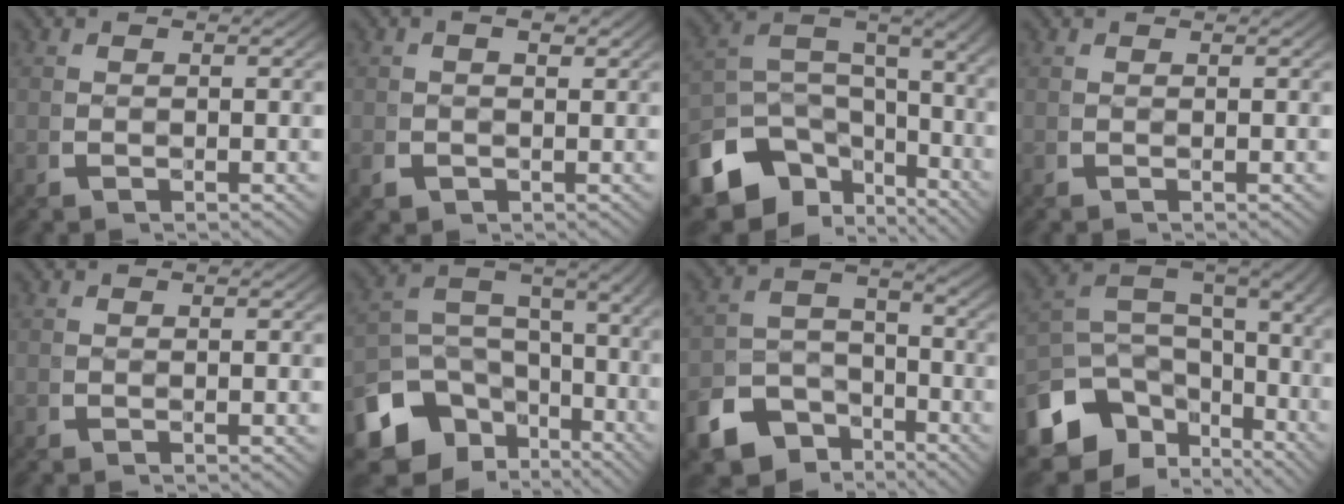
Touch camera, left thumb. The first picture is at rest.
{"total": 1.5, "force": [0.1, 1.0, 1.0], "torque": [-0.012, 0.000, 0.006]}
{"total": 12.1, "force": [-3.2, 8.2, 8.3], "torque": [-0.146, -0.020, -0.051]}
{"total": 0.0}
{"total": 0.0}
{"total": 12.2, "force": [-3.4, 8.6, 8.0], "torque": [-0.133, -0.022, -0.052]}
{"total": 9.5, "force": [-4.7, 7.0, 4.6], "torque": [-0.067, -0.028, -0.074]}
{"total": 12.8, "force": [-2.3, 8.9, 8.9], "torque": [-0.165, -0.023, -0.032]}